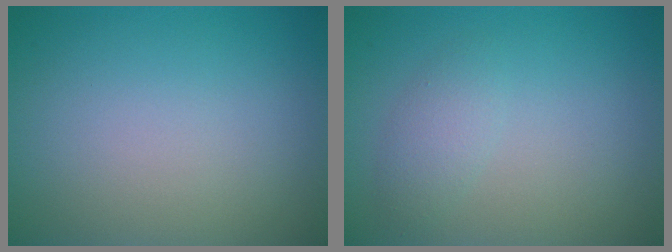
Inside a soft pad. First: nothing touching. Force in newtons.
{"total": 1.7, "press": 1.7, "slide": 0.1}